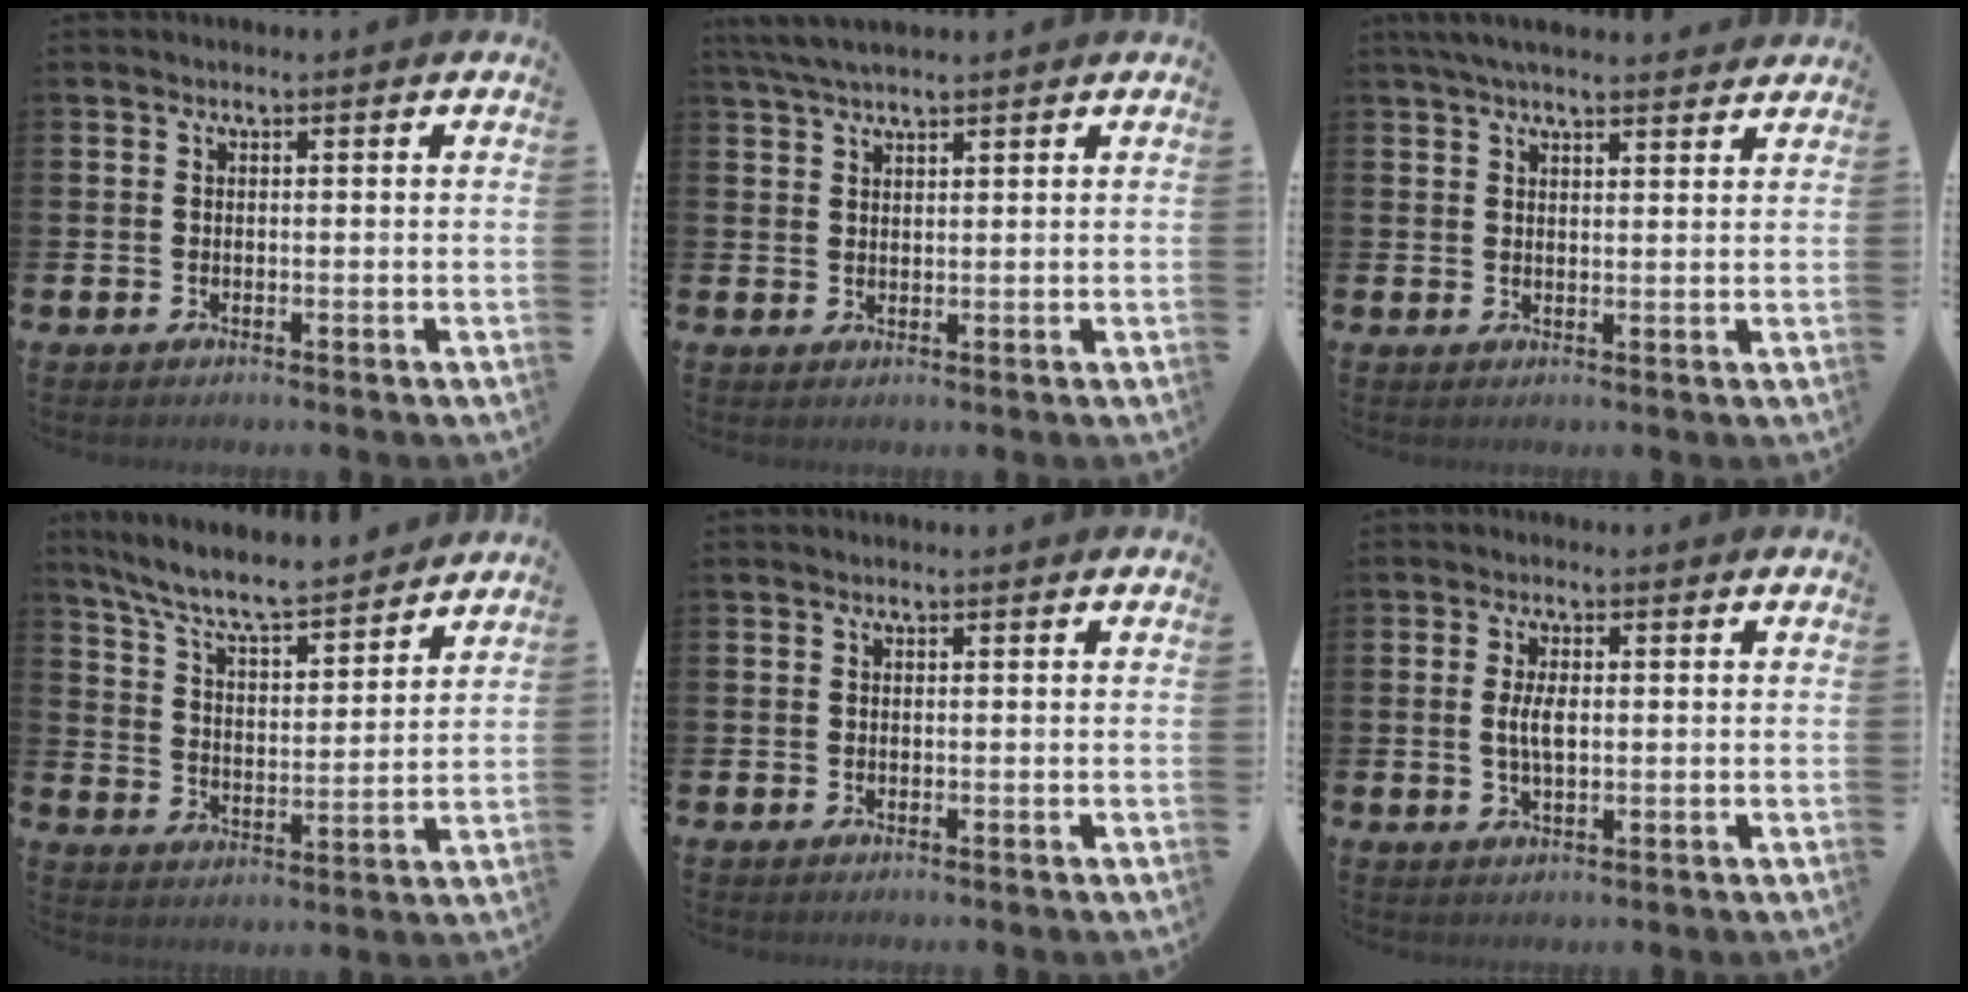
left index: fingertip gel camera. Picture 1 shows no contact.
{"total": 3.8, "force": [3.3, 0.7, 1.7], "torque": [-0.038, -0.004, 0.061]}
{"total": 4.1, "force": [3.8, 0.6, 1.5], "torque": [-0.036, -0.009, 0.069]}
{"total": 8.3, "force": [7.7, 1.0, 2.9], "torque": [-0.095, -0.055, 0.134]}
{"total": 0.0}
{"total": 3.4, "force": [0.3, 1.4, 3.1], "torque": [-0.056, 0.004, 0.002]}